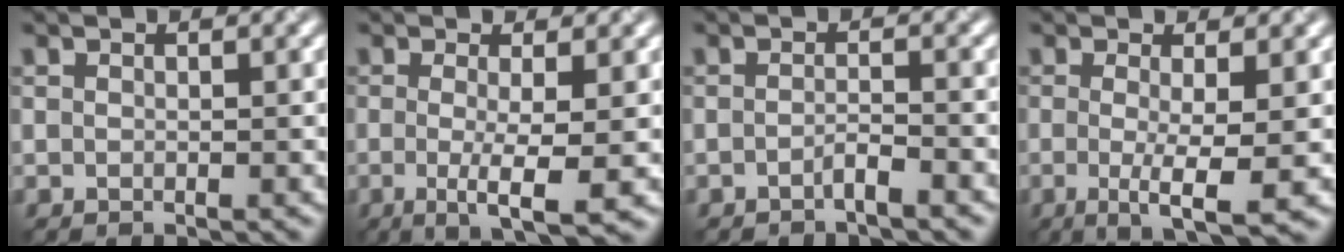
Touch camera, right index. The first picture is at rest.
{"total": 4.8, "force": [-1.4, 0.7, 4.6], "torque": [-0.076, -0.005, -0.014]}
{"total": 1.7, "force": [-1.4, 0.1, 0.9], "torque": [-0.012, 0.009, -0.023]}
{"total": 4.7, "force": [-1.3, 0.7, 4.5], "torque": [-0.073, -0.006, -0.012]}